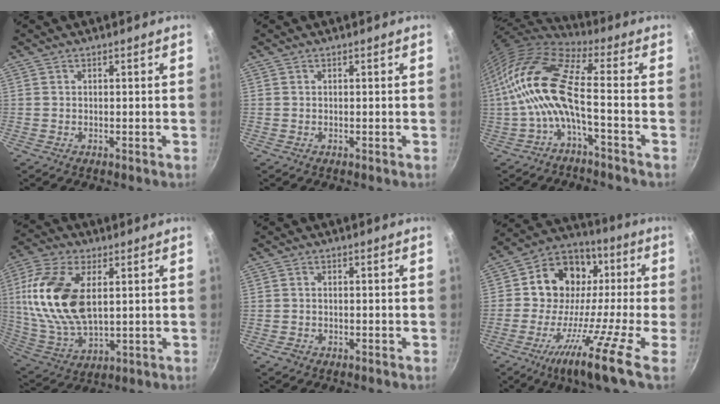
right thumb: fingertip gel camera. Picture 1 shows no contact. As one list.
[{"total": 0.0}, {"total": 15.4, "force": [-2.1, 5.0, 14.4], "torque": [-0.306, 0.035, -0.054]}, {"total": 18.3, "force": [3.7, 9.9, 14.9], "torque": [-0.292, -0.007, 0.076]}, {"total": 1.4, "force": [-0.9, 0.9, 0.6], "torque": [-0.018, 0.008, -0.016]}, {"total": 17.0, "force": [-4.7, 8.5, 13.9], "torque": [-0.213, 0.055, -0.112]}]